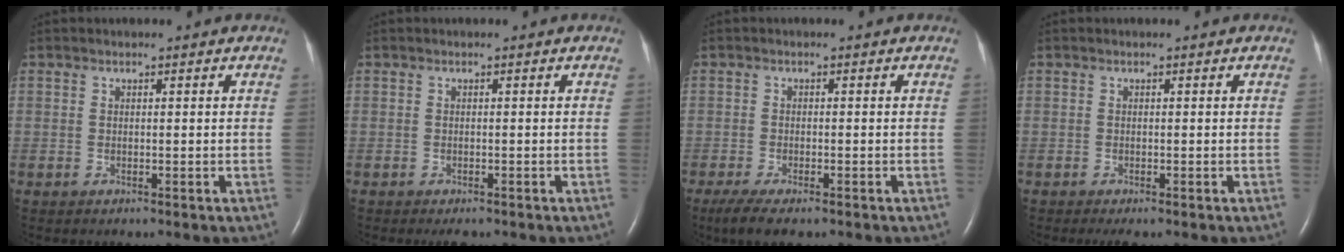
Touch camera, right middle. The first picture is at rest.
{"total": 1.7, "force": [-1.3, 0.6, 0.8], "torque": [-0.011, -0.003, -0.013]}
{"total": 5.5, "force": [-3.9, 1.4, 3.7], "torque": [-0.071, -0.015, -0.059]}
{"total": 1.5, "force": [-1.1, 0.2, 1.0], "torque": [-0.015, -0.006, -0.014]}